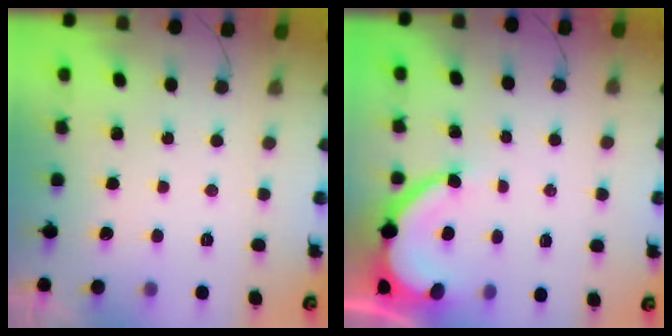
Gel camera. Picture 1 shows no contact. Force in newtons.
{"total": 6.1, "press": 6.1, "slide": 0.8}